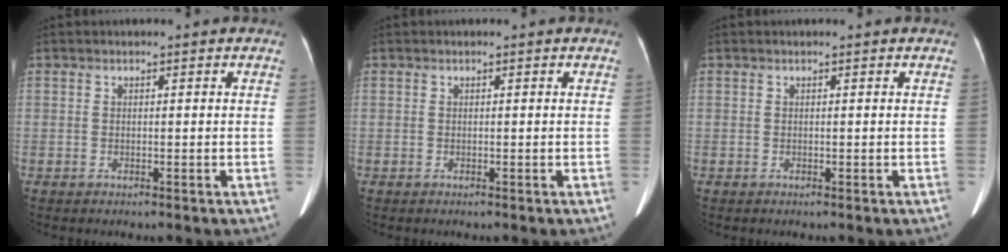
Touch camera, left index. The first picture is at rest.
{"total": 0.0}
{"total": 0.0}